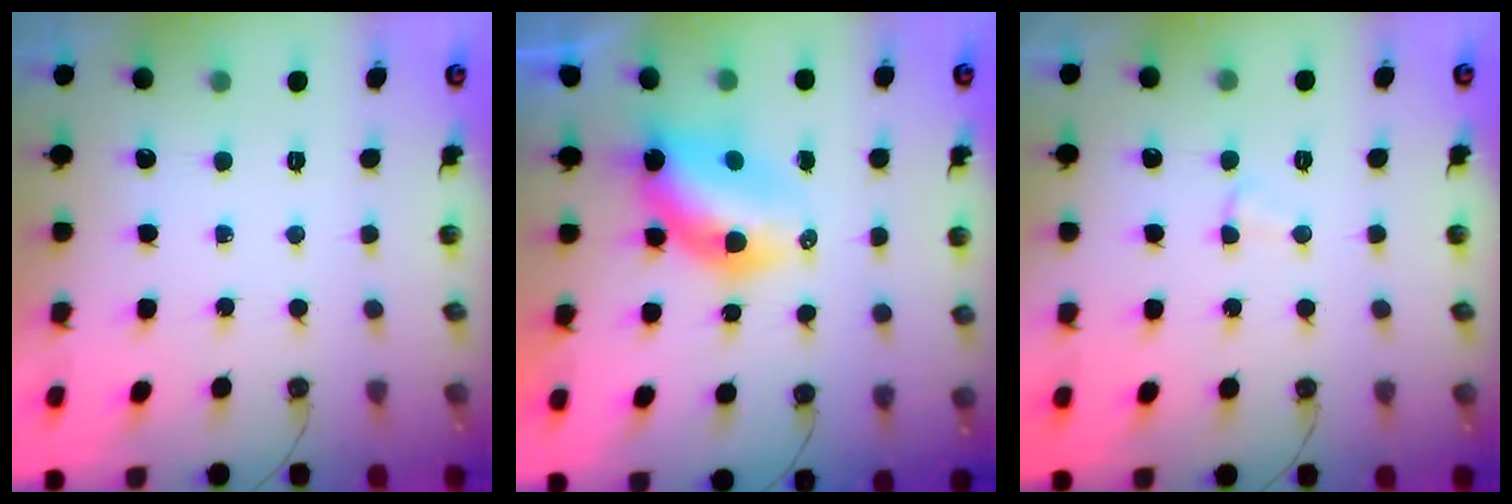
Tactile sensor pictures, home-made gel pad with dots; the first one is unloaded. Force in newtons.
{"total": 7.7, "press": 7.7, "slide": 0.5}
{"total": 2.5, "press": 2.5, "slide": 0.5}